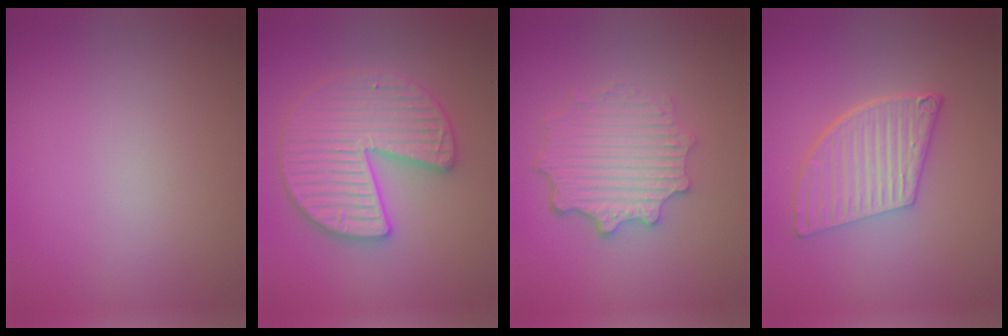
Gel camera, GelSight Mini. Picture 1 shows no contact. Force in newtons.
{"total": 6.0, "press": 5.9, "slide": 1.0}
{"total": 4.6, "press": 3.6, "slide": 2.8}
{"total": 5.7, "press": 4.2, "slide": 3.8}